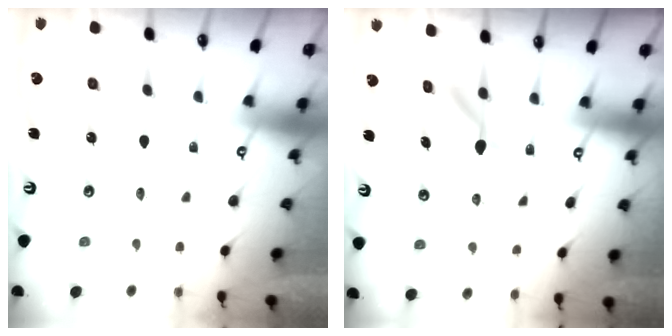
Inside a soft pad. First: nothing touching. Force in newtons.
{"total": 9.8, "press": 9.8, "slide": 0.5}